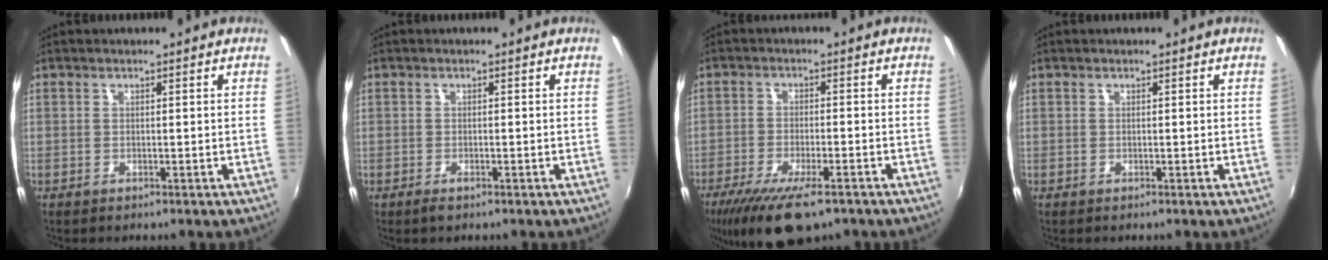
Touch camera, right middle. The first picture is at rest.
{"total": 1.4, "force": [-1.0, 0.5, 0.8], "torque": [-0.016, -0.005, -0.018]}
{"total": 13.1, "force": [-9.1, 3.8, 8.6], "torque": [-0.184, -0.044, -0.153]}
{"total": 0.0}